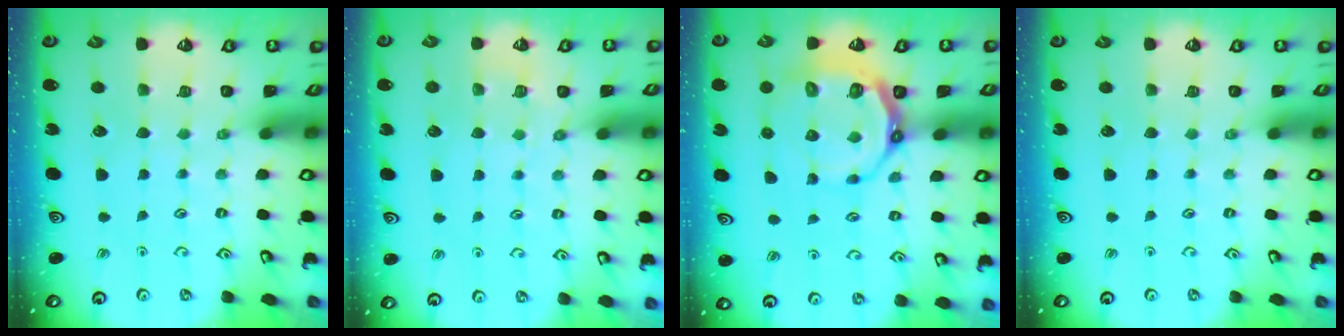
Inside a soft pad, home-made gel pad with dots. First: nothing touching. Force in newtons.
{"total": 4.9, "press": 4.8, "slide": 1.2}
{"total": 10.0, "press": 9.2, "slide": 3.8}
{"total": 0.0}